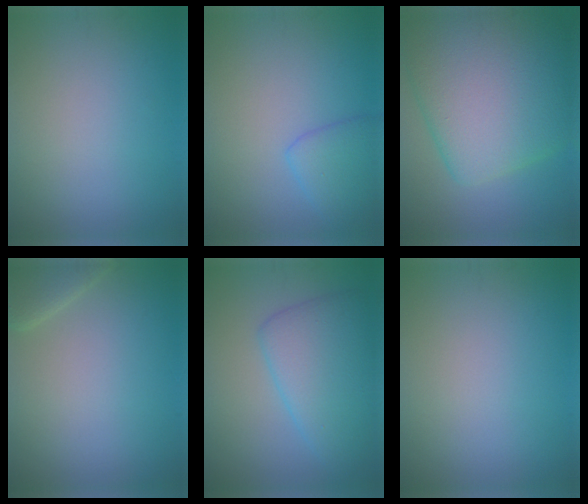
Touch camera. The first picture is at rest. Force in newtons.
{"total": 2.8, "press": 2.8, "slide": 0.2}
{"total": 12.9, "press": 12.9, "slide": 0.4}
{"total": 2.5, "press": 2.5, "slide": 0.1}
{"total": 6.1, "press": 6.1, "slide": 0.2}
{"total": 0.0}